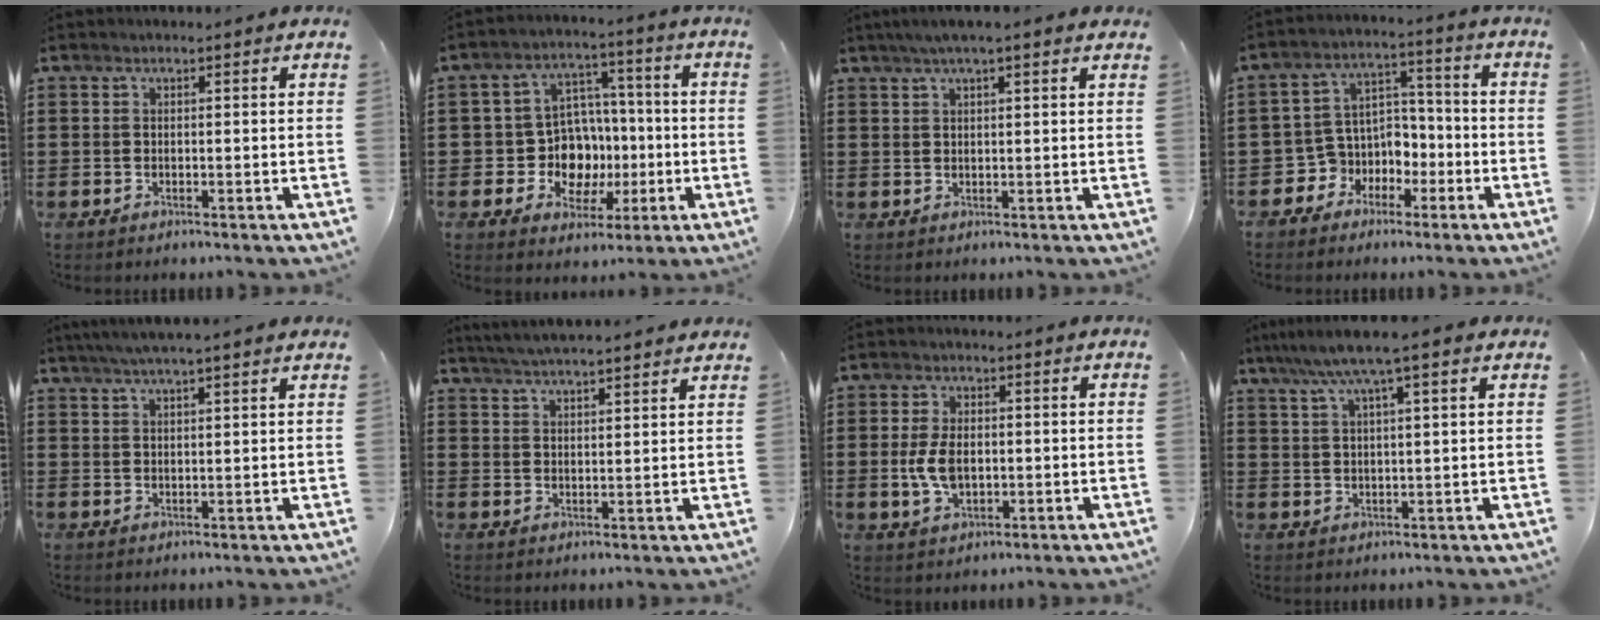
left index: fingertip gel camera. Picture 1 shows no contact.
{"total": 9.5, "force": [-1.2, 8.5, 4.1], "torque": [-0.097, 0.014, -0.014]}
{"total": 2.9, "force": [1.9, 0.2, 2.2], "torque": [-0.045, 0.004, 0.034]}
{"total": 5.8, "force": [-1.9, 5.5, 0.6], "torque": [-0.036, -0.006, -0.033]}
{"total": 3.7, "force": [3.2, -0.3, 1.7], "torque": [-0.042, -0.004, 0.059]}
{"total": 3.9, "force": [3.8, -0.5, 0.8], "torque": [-0.027, -0.014, 0.068]}
{"total": 5.7, "force": [-0.3, 3.4, 4.6], "torque": [-0.109, 0.001, -0.011]}
{"total": 6.2, "force": [4.3, 0.2, 4.5], "torque": [-0.098, -0.007, 0.073]}